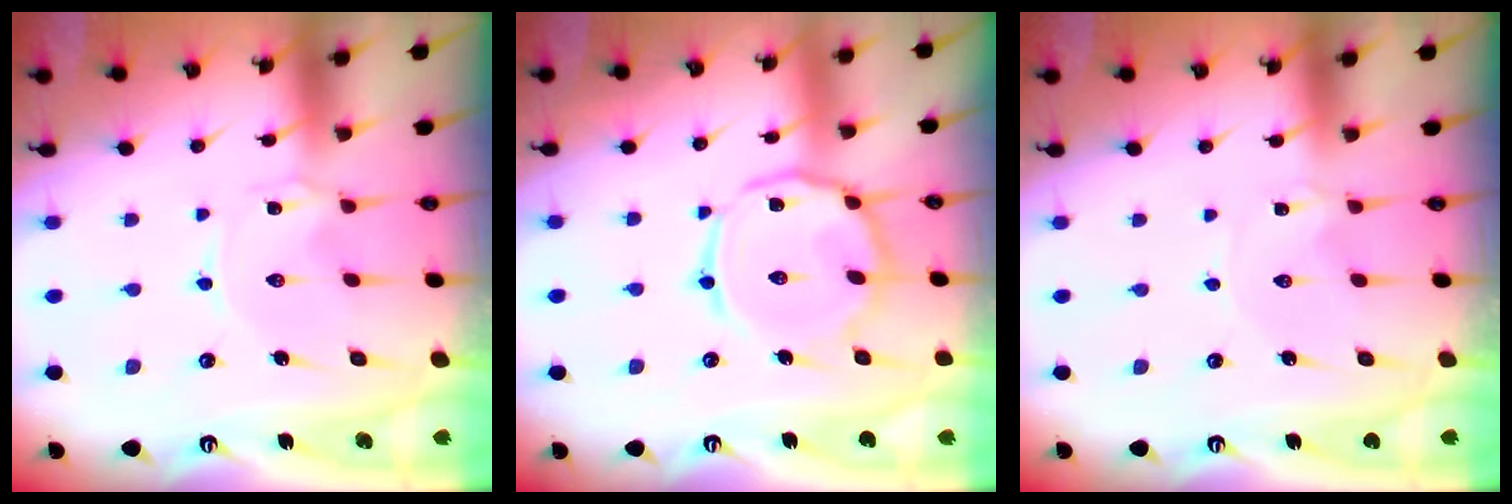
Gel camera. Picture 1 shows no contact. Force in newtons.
{"total": 13.6, "press": 13.6, "slide": 1.0}
{"total": 0.0}